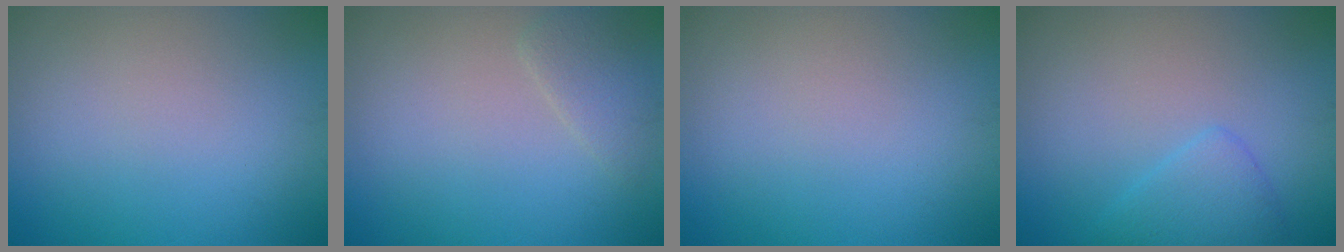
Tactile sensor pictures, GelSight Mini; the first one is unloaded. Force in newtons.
{"total": 1.6, "press": 1.6, "slide": 0.2}
{"total": 0.0}
{"total": 2.3, "press": 2.3, "slide": 0.2}